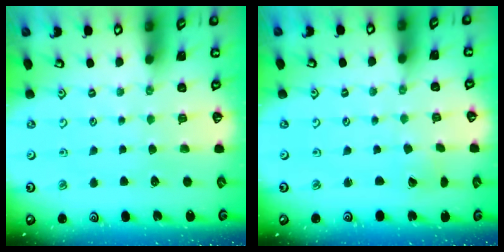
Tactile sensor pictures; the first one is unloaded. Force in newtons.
{"total": 0.7, "press": 0.7, "slide": 0.1}